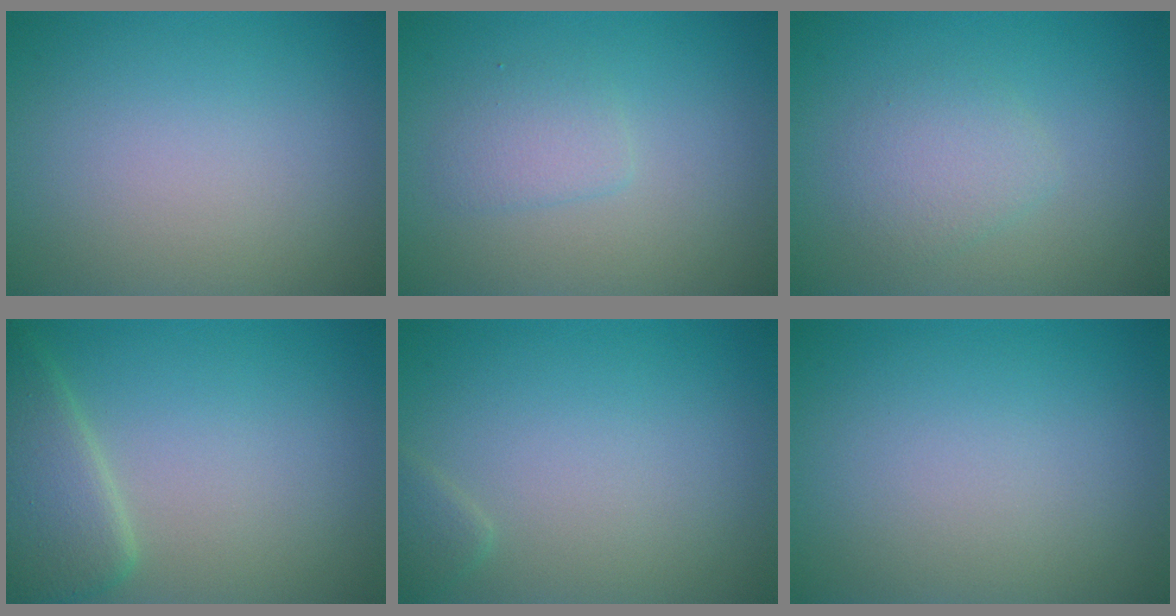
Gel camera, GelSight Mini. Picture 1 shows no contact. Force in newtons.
{"total": 1.7, "press": 1.7, "slide": 0.1}
{"total": 2.3, "press": 2.3, "slide": 0.1}
{"total": 4.4, "press": 4.4, "slide": 0.3}
{"total": 1.1, "press": 1.1, "slide": 0.1}
{"total": 0.0}